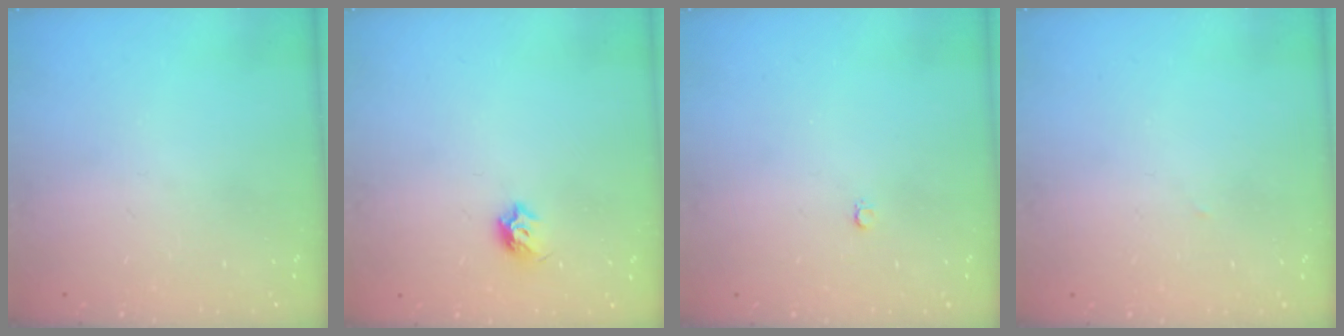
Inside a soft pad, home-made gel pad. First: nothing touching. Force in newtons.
{"total": 4.9, "press": 4.8, "slide": 1.0}
{"total": 2.0, "press": 2.0, "slide": 0.2}
{"total": 1.3, "press": 1.3, "slide": 0.0}